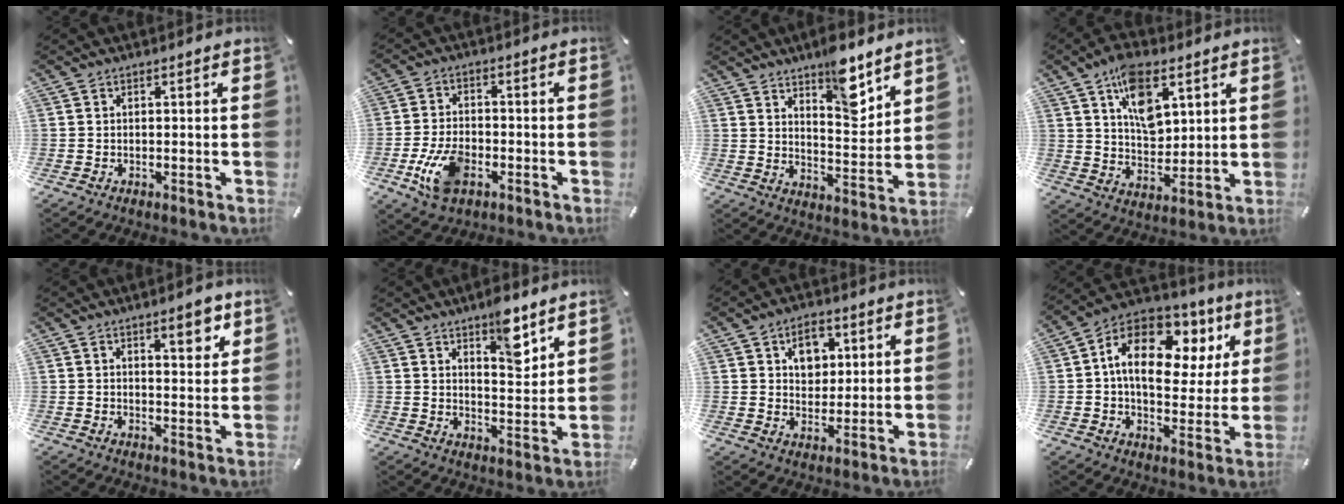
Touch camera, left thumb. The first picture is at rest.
{"total": 9.7, "force": [-3.6, 6.0, 6.7], "torque": [-0.139, 0.006, -0.066]}
{"total": 11.2, "force": [8.3, 4.4, 6.1], "torque": [-0.073, -0.062, 0.142]}
{"total": 12.5, "force": [6.1, 7.6, 7.9], "torque": [-0.124, -0.018, 0.108]}
{"total": 6.4, "force": [3.8, 2.4, 4.4], "torque": [-0.048, -0.020, 0.058]}
{"total": 9.3, "force": [6.7, 3.6, 5.3], "torque": [-0.059, -0.045, 0.109]}
{"total": 7.2, "force": [3.2, 5.5, 3.3], "torque": [-0.046, -0.003, 0.051]}
{"total": 17.0, "force": [6.0, 11.0, 11.6], "torque": [-0.188, -0.019, 0.106]}